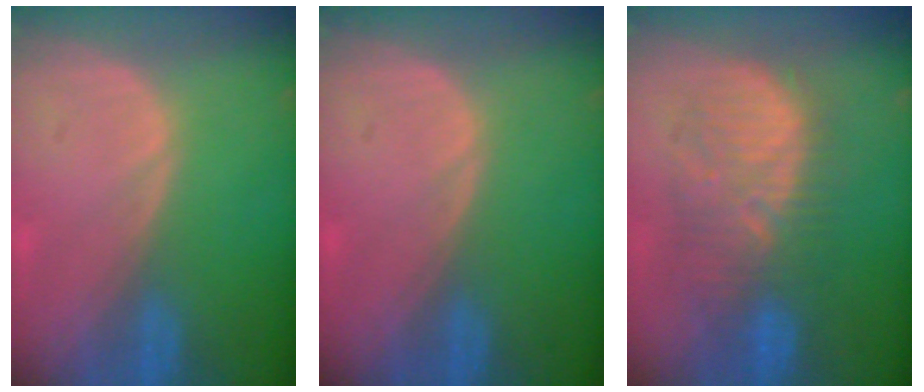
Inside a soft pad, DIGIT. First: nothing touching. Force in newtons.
{"total": 0.0}
{"total": 9.4, "press": 9.4, "slide": 1.0}